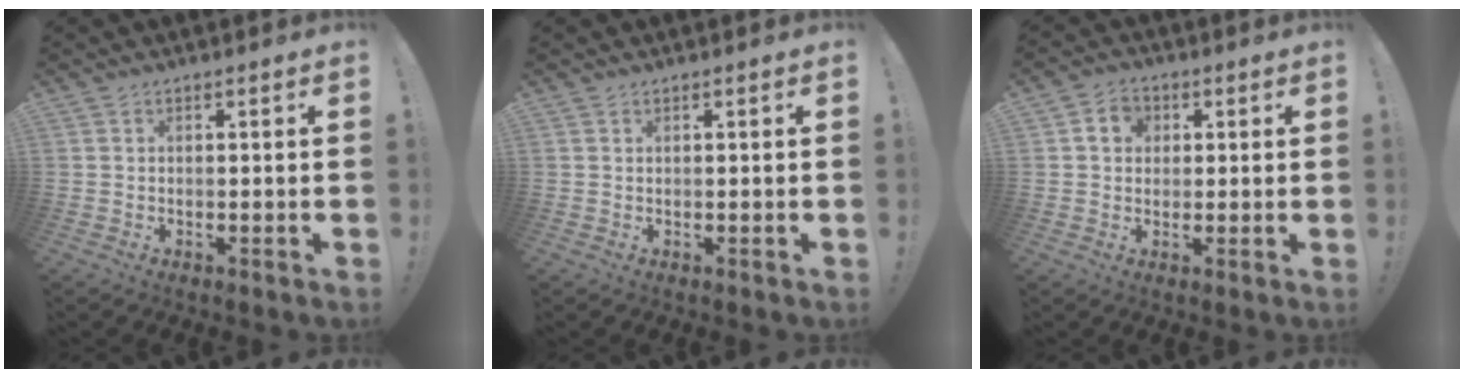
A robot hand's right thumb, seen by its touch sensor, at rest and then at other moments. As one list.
[{"total": 0.5, "force": [0.5, 0.1, 0.1], "torque": [-0.001, 0.000, 0.010]}, {"total": 5.8, "force": [1.6, 4.9, 2.8], "torque": [-0.040, 0.009, 0.029]}]